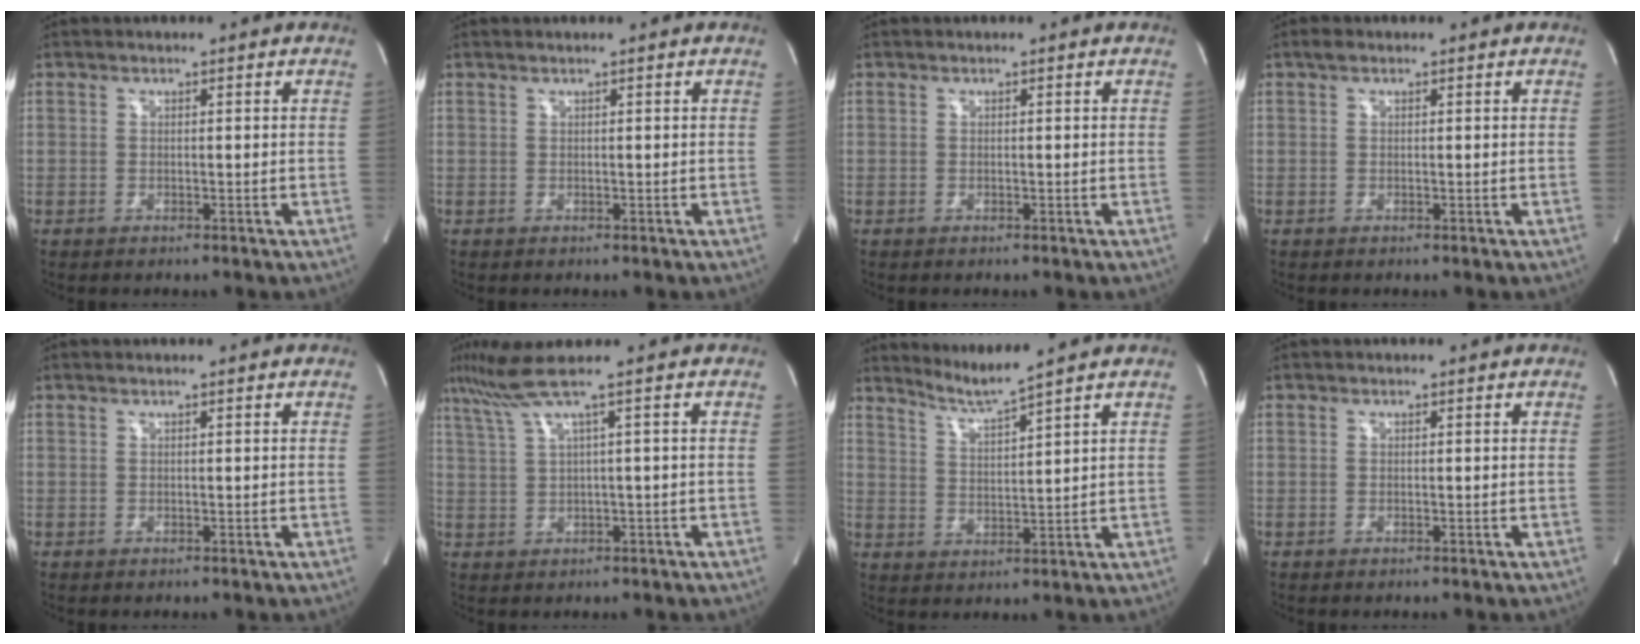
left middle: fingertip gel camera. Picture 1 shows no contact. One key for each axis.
{"total": 0.7, "fx": 0.5, "fy": -0.2, "fz": 0.5, "tx": -0.017, "ty": 0.008, "tz": 0.017}
{"total": 0.0}
{"total": 0.9, "fx": 0.6, "fy": 0.5, "fz": 0.5, "tx": -0.013, "ty": 0.013, "tz": 0.009}
{"total": 0.5, "fx": 0.4, "fy": -0.1, "fz": 0.3, "tx": -0.012, "ty": 0.006, "tz": 0.013}
{"total": 4.8, "fx": 2.9, "fy": -1.9, "fz": 3.3, "tx": -0.080, "ty": 0.018, "tz": 0.066}
{"total": 5.2, "fx": 4.5, "fy": -2.3, "fz": 1.1, "tx": -0.032, "ty": -0.022, "tz": 0.094}
{"total": 0.0}